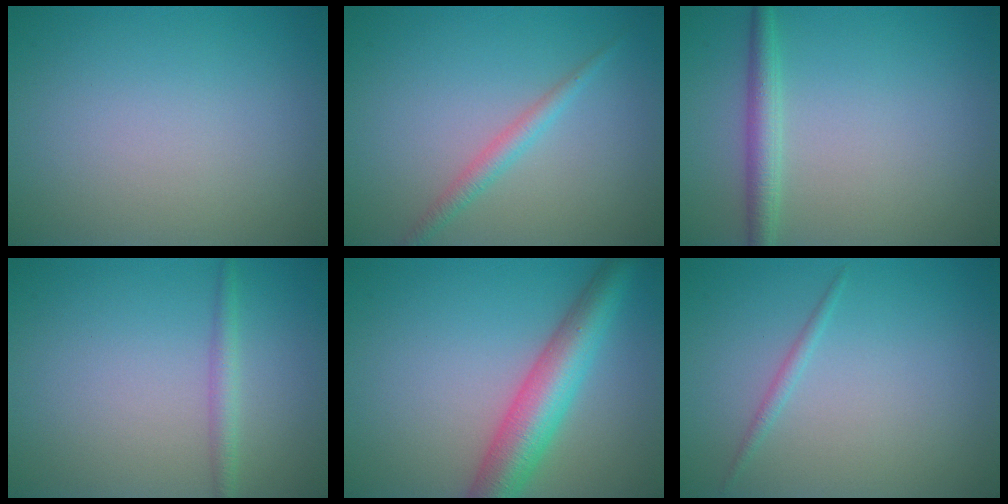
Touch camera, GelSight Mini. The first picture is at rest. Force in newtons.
{"total": 1.7, "press": 1.7, "slide": 0.0}
{"total": 2.3, "press": 2.3, "slide": 0.1}
{"total": 1.6, "press": 1.6, "slide": 0.1}
{"total": 6.3, "press": 6.3, "slide": 0.2}
{"total": 0.9, "press": 0.9, "slide": 0.0}